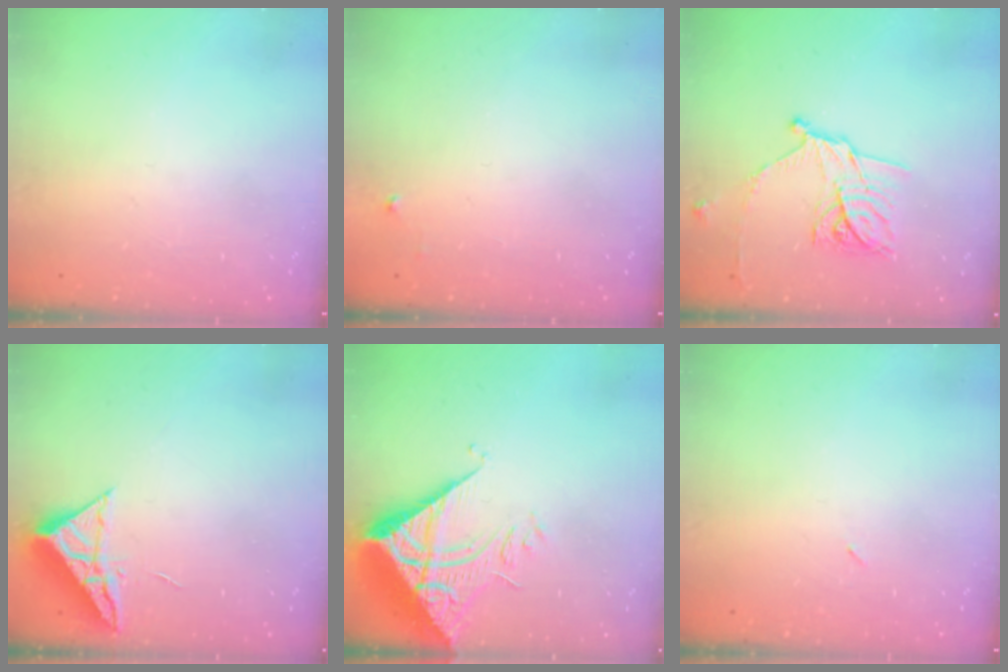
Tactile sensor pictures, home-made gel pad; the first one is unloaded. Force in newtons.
{"total": 2.5, "press": 2.5, "slide": 0.4}
{"total": 13.5, "press": 13.5, "slide": 0.1}
{"total": 6.9, "press": 6.9, "slide": 0.3}
{"total": 10.7, "press": 10.6, "slide": 1.0}
{"total": 2.1, "press": 1.9, "slide": 1.0}